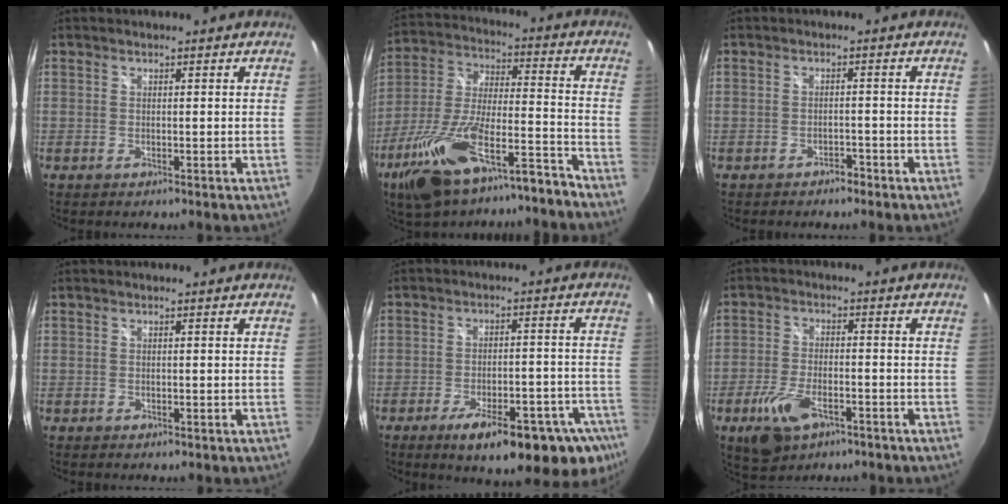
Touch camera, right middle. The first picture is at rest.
{"total": 19.7, "force": [-14.3, 5.4, 12.4], "torque": [-0.252, -0.016, -0.247]}
{"total": 2.1, "force": [-1.7, 1.0, 0.6], "torque": [-0.013, 0.000, -0.025]}
{"total": 0.0}
{"total": 20.0, "force": [-13.3, 6.2, 13.6], "torque": [-0.178, -0.023, -0.172]}
{"total": 9.3, "force": [-5.1, 4.5, 6.4], "torque": [-0.147, -0.017, -0.087]}